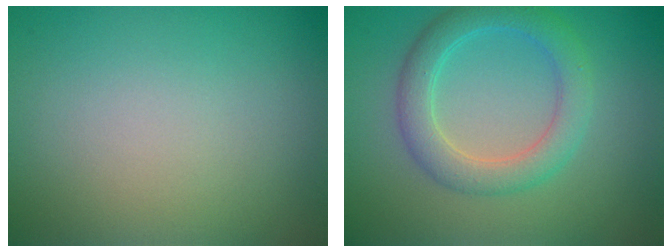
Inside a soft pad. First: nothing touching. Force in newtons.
{"total": 4.0, "press": 4.0, "slide": 0.1}